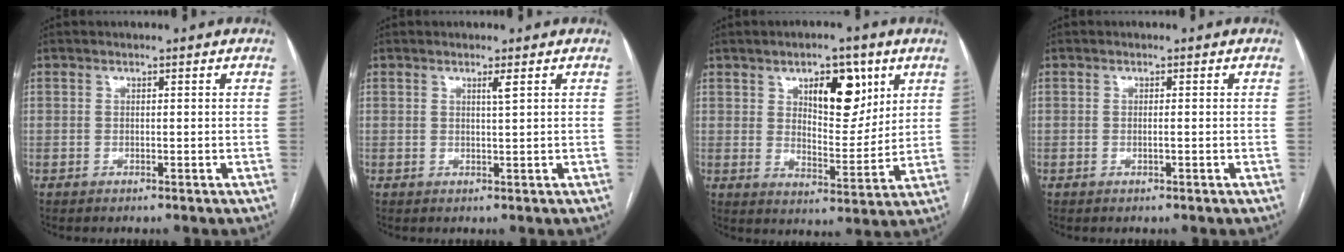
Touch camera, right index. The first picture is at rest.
{"total": 1.2, "force": [0.6, -0.3, 1.0], "torque": [-0.021, -0.006, 0.012]}
{"total": 9.8, "force": [4.7, 4.2, 7.5], "torque": [-0.111, 0.001, 0.079]}
{"total": 0.5, "force": [-0.1, 0.0, 0.5], "torque": [-0.010, 0.000, -0.002]}